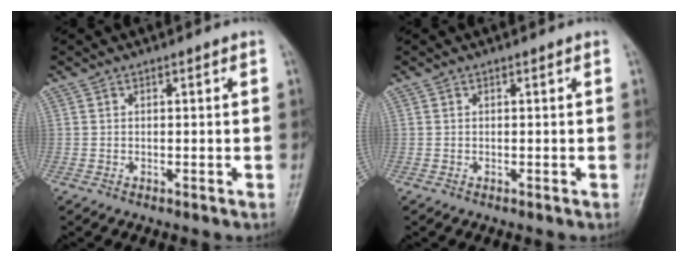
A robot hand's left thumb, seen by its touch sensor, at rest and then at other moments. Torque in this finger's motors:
{"motor_torque": [0.01, 0.01, -0.01, -0.15, 0.00]}